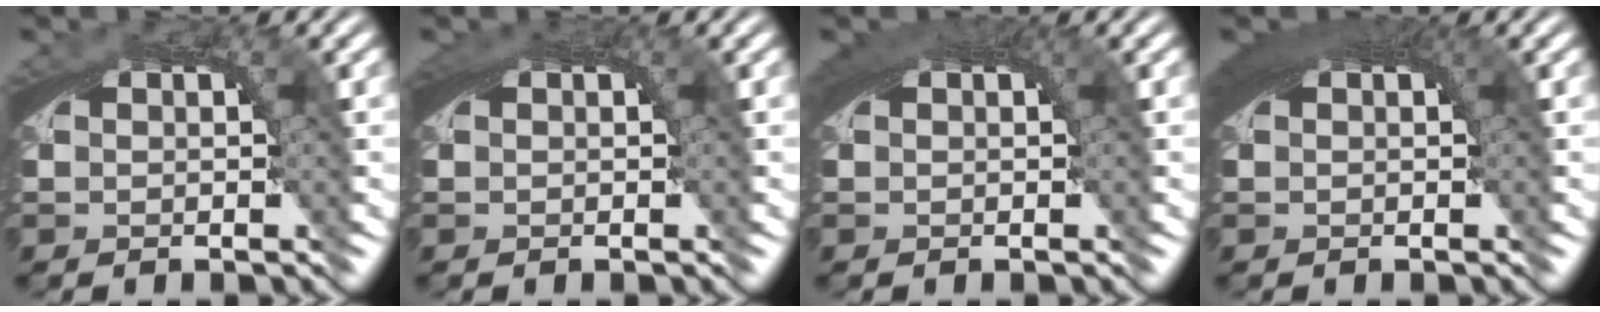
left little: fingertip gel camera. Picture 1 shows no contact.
{"total": 1.3, "force": [0.4, 0.1, 1.2], "torque": [-0.020, 0.002, 0.009]}
{"total": 2.2, "force": [1.0, 0.4, 1.9], "torque": [-0.023, 0.007, 0.016]}
{"total": 3.3, "force": [1.3, 0.9, 2.9], "torque": [-0.034, 0.011, 0.016]}